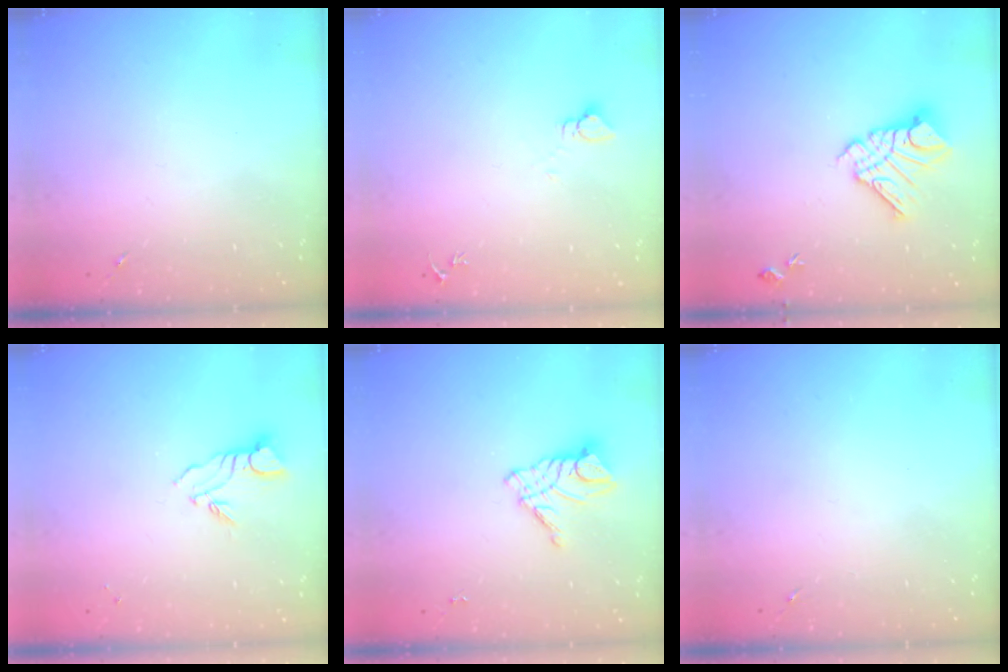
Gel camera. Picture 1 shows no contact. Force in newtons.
{"total": 2.7, "press": 2.7, "slide": 0.2}
{"total": 14.1, "press": 14.1, "slide": 1.4}
{"total": 4.9, "press": 4.9, "slide": 0.1}
{"total": 10.8, "press": 10.7, "slide": 0.7}
{"total": 0.0}